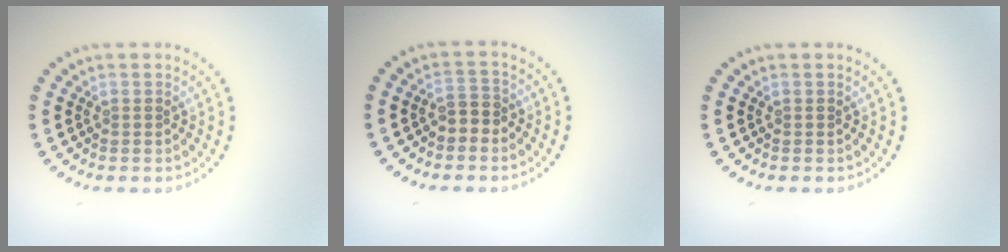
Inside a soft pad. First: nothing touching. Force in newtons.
{"total": 1.7, "press": 1.6, "slide": 0.8}
{"total": 0.0}